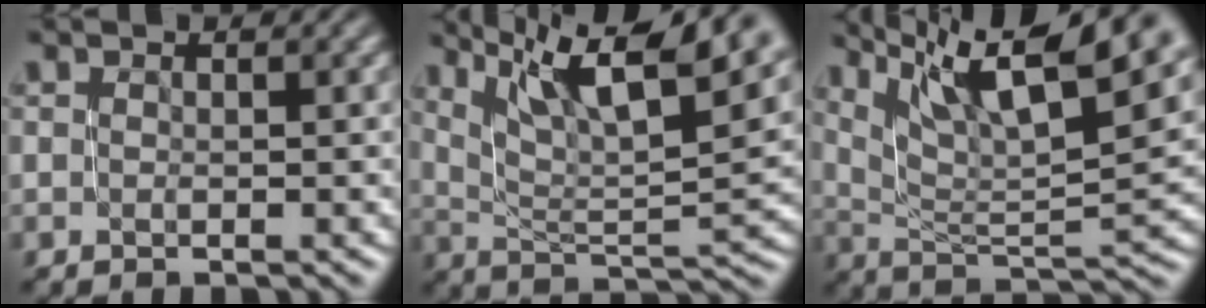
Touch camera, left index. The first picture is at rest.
{"total": 12.8, "force": [8.2, 3.3, 9.1], "torque": [-0.145, 0.012, 0.138]}
{"total": 14.1, "force": [9.1, 3.6, 10.1], "torque": [-0.159, 0.013, 0.154]}